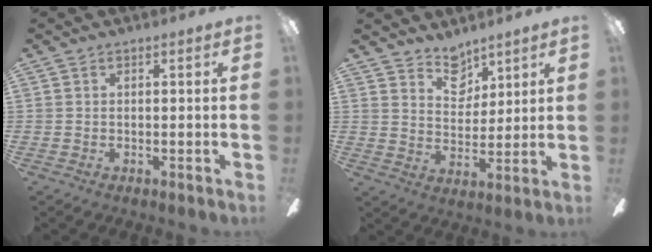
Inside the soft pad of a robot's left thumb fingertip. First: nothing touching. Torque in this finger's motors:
{"motor_torque": [0.16, 0.15, -0.47, -0.14, 0.09]}